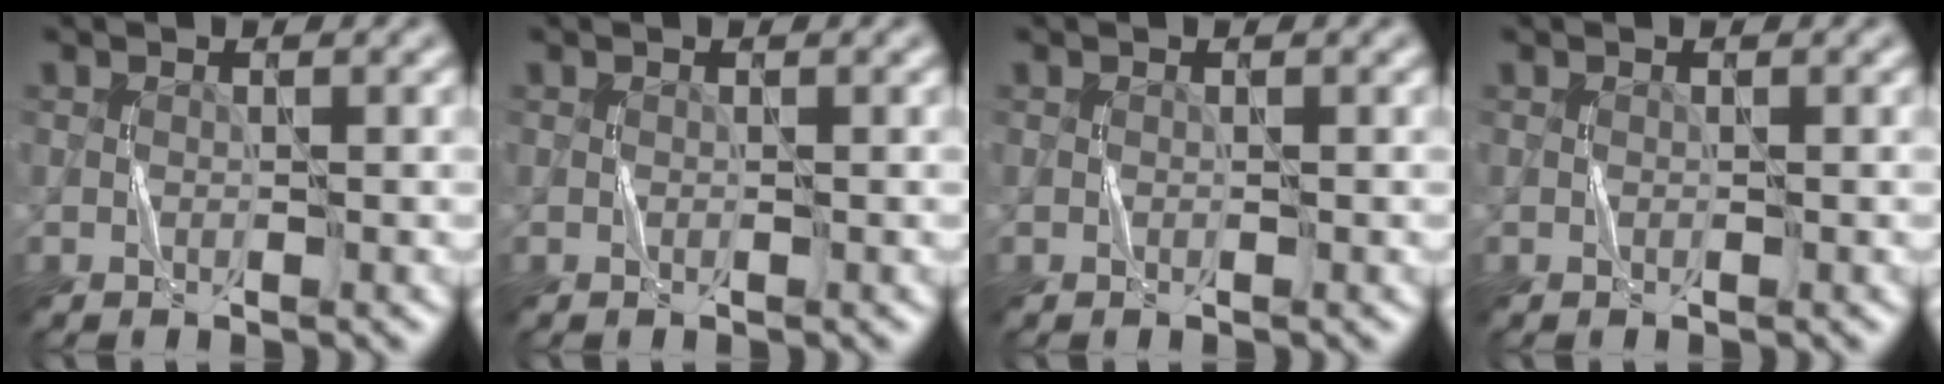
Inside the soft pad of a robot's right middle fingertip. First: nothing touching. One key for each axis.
{"total": 0.0}
{"total": 0.0}
{"total": 0.0}